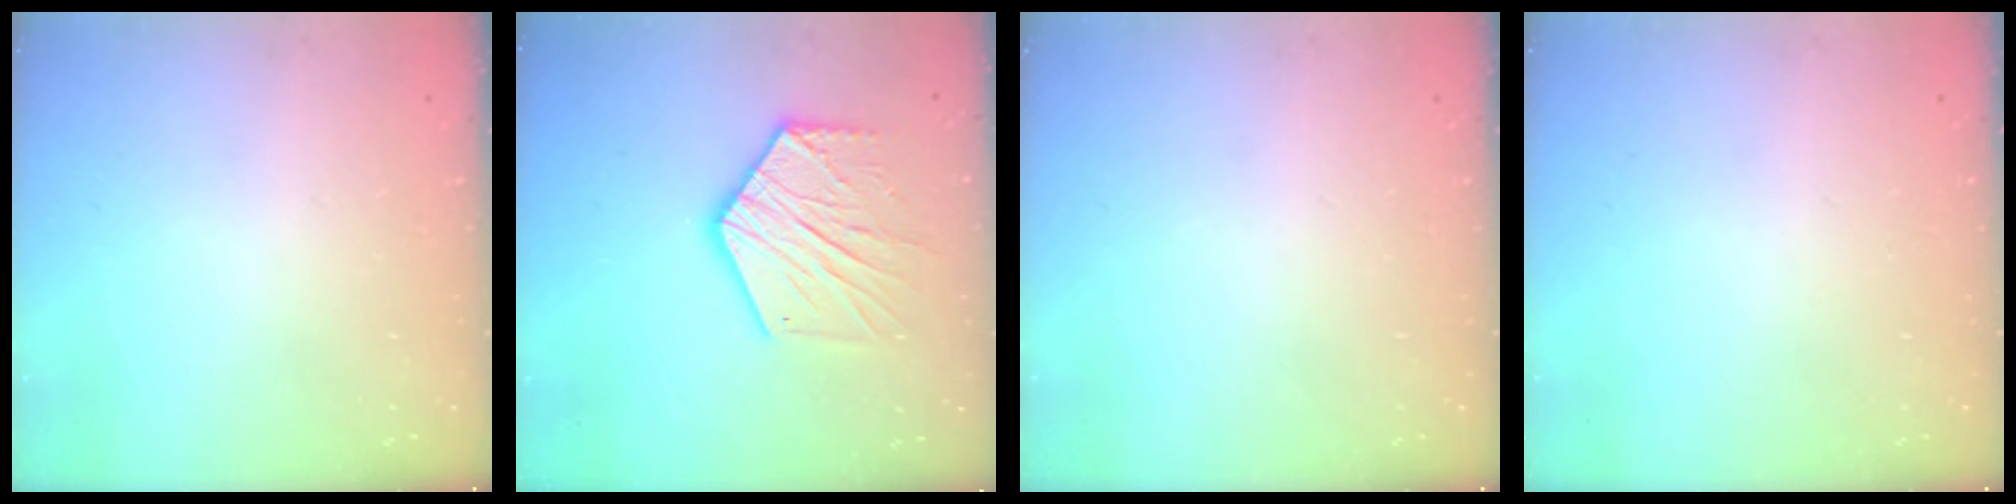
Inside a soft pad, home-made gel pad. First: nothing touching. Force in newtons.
{"total": 14.2, "press": 14.2, "slide": 0.7}
{"total": 0.0}
{"total": 0.0}